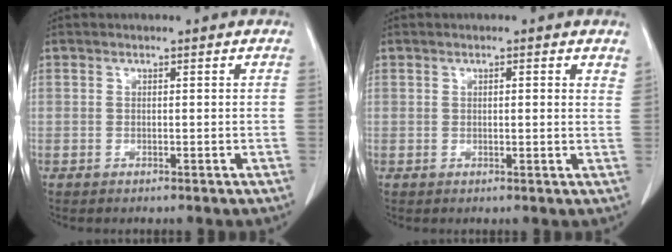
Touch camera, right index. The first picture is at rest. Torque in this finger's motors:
{"motor_torque": [0.02, 0.03, 0.03, 0.00]}